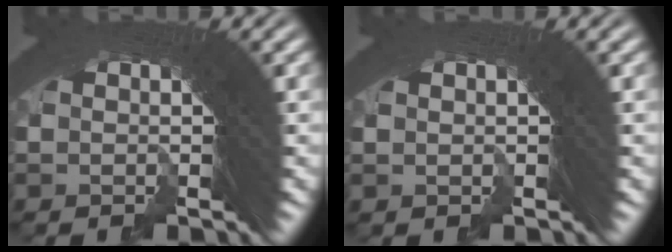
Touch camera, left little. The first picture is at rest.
{"total": 0.0}